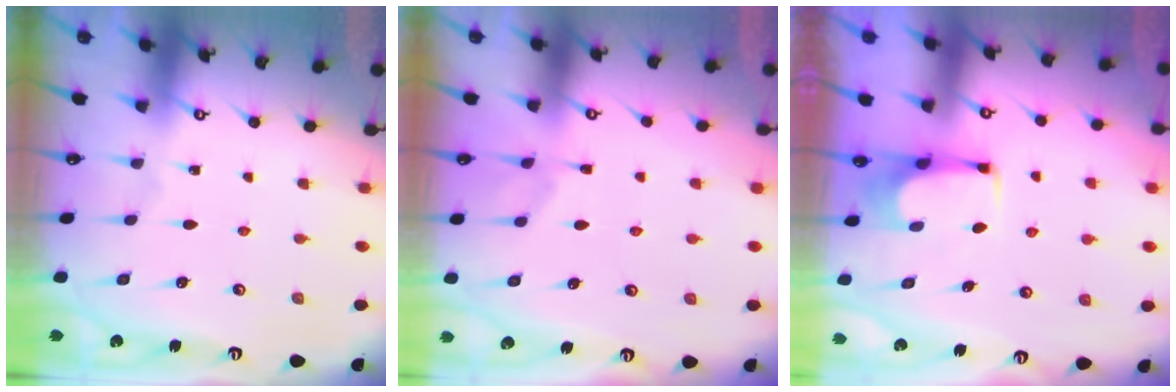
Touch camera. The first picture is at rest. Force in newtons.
{"total": 1.2, "press": 0.6, "slide": 1.1}
{"total": 4.8, "press": 4.8, "slide": 0.3}